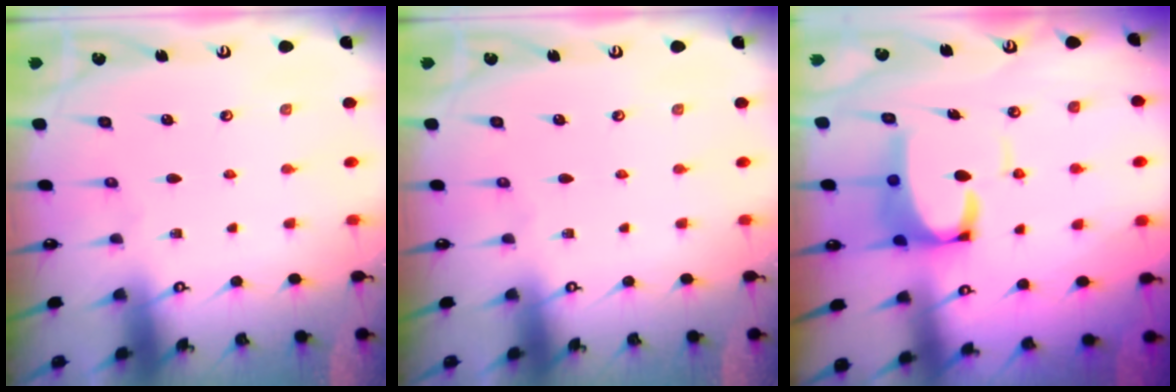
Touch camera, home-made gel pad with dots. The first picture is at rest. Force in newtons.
{"total": 0.0}
{"total": 7.4, "press": 7.3, "slide": 1.3}